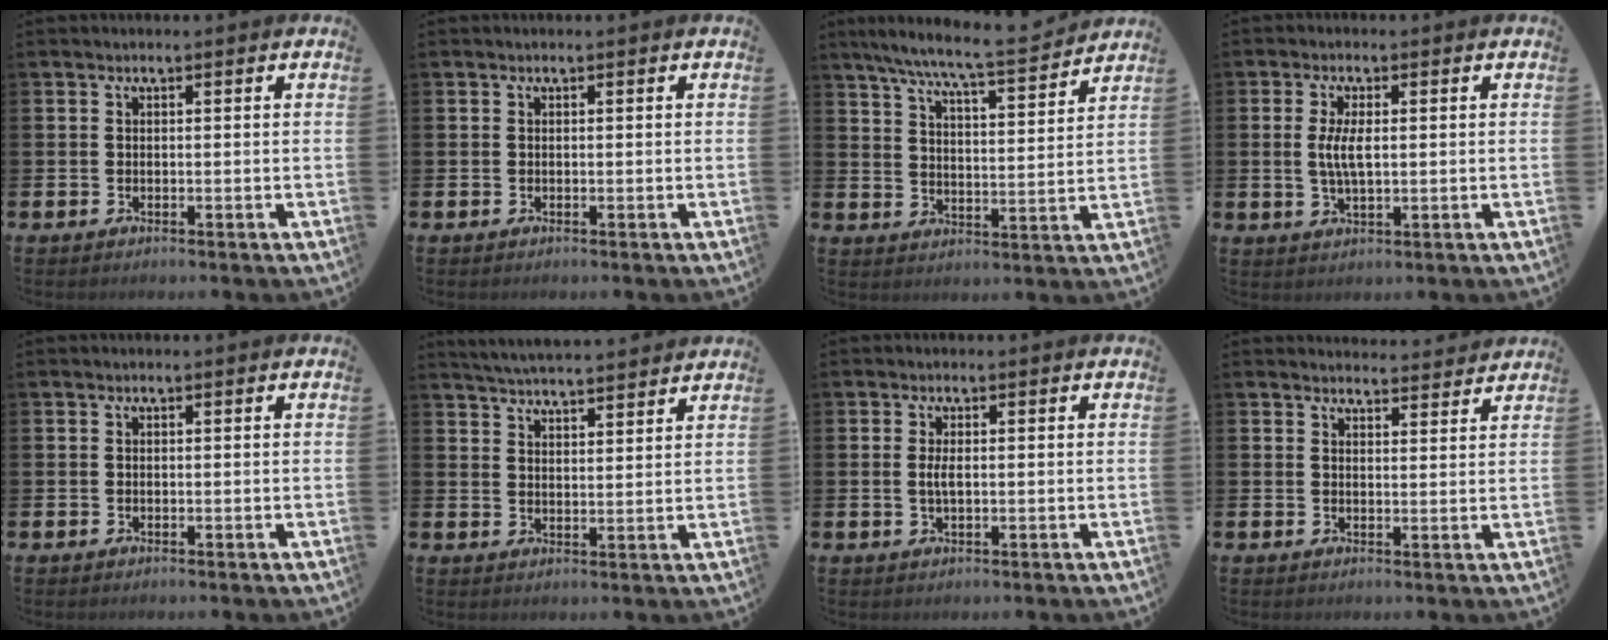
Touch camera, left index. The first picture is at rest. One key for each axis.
{"total": 0.0}
{"total": 8.4, "fx": 7.7, "fy": 0.2, "fz": 3.3, "tx": -0.081, "ty": -0.053, "tz": 0.132}
{"total": 4.0, "fx": 0.6, "fy": 1.5, "fz": 3.7, "tx": -0.068, "ty": 0.004, "tz": 0.007}
{"total": 0.0}
{"total": 4.8, "fx": 4.8, "fy": 0.0, "fz": 0.3, "tx": -0.014, "ty": -0.029, "tz": 0.085}
{"total": 2.1, "fx": 0.1, "fy": 0.7, "fz": 1.9, "tx": -0.031, "ty": -0.001, "tz": -0.002}
{"total": 3.2, "fx": 3.2, "fy": 0.4, "fz": -0.1, "tx": 0.010, "ty": -0.026, "tz": 0.055}